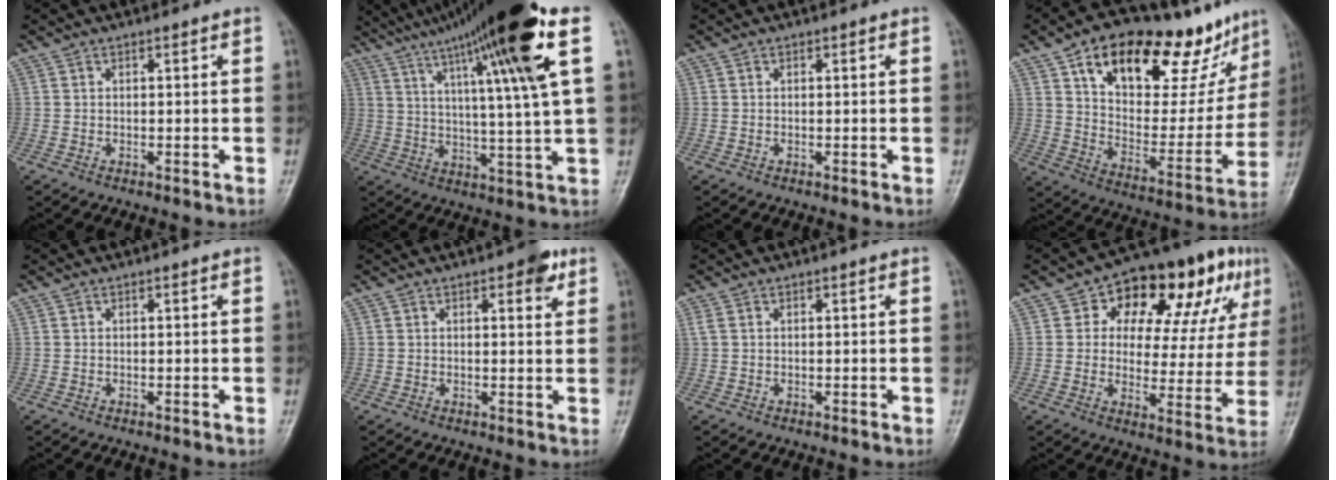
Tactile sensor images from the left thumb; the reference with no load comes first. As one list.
[{"total": 23.3, "force": [11.7, 1.3, 20.1], "torque": [-0.318, -0.006, 0.184]}, {"total": 0.0}, {"total": 27.6, "force": [16.9, 12.3, 18.0], "torque": [-0.214, -0.030, 0.266]}, {"total": 0.0}, {"total": 4.1, "force": [2.2, 1.7, 3.0], "torque": [-0.027, -0.006, 0.021]}, {"total": 0.9, "force": [0.3, 0.5, 0.6], "torque": [-0.017, 0.008, 0.009]}, {"total": 20.4, "force": [9.1, 11.1, 14.5], "torque": [-0.140, 0.006, 0.126]}]